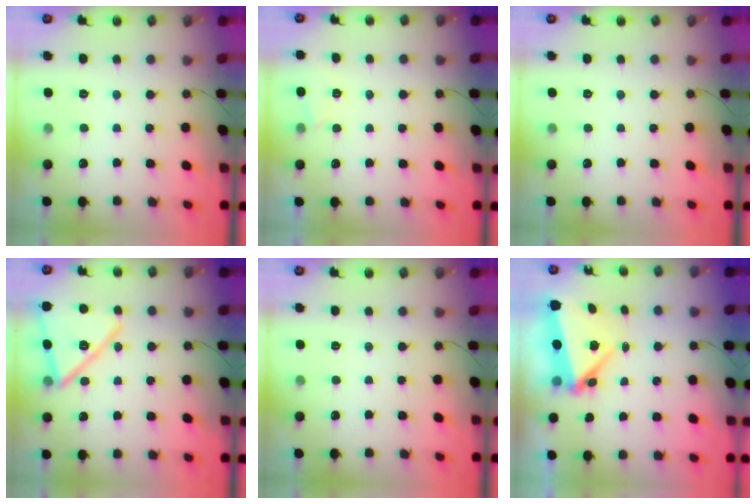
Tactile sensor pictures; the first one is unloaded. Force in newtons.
{"total": 1.7, "press": 1.6, "slide": 0.4}
{"total": 0.0}
{"total": 17.6, "press": 17.6, "slide": 1.5}
{"total": 0.0}
{"total": 7.1, "press": 7.1, "slide": 0.3}